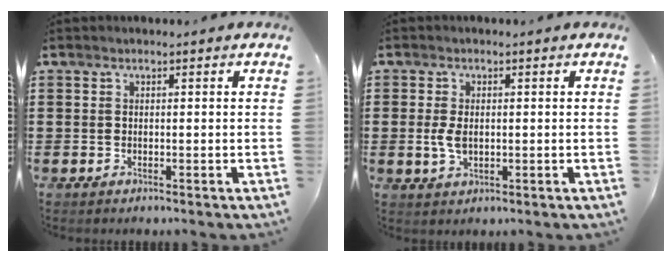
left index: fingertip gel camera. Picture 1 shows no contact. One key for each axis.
{"total": 3.2, "fx": 0.0, "fy": 1.8, "fz": 2.7, "tx": -0.069, "ty": -0.002, "tz": -0.005}